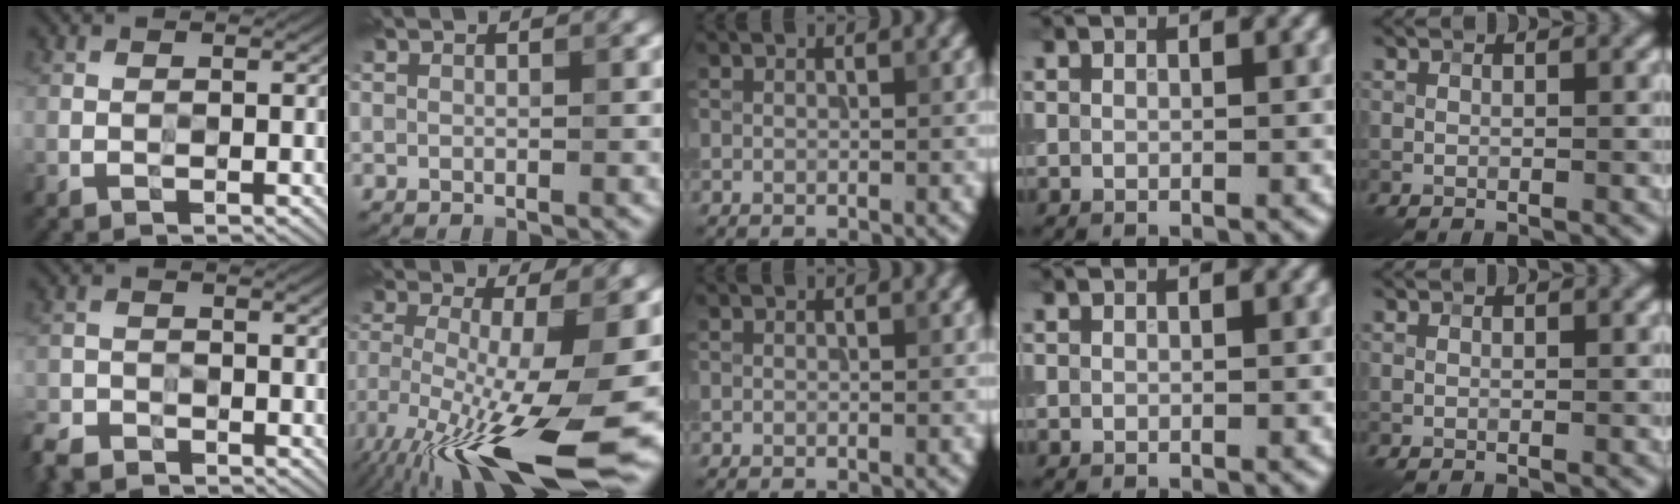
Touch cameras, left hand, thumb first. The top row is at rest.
{"thumb": {"total": 3.4, "force": [-3.2, 1.2, 0.5], "torque": [-0.010, -0.007, -0.072]}, "index": {"total": 15.4, "force": [-6.3, 3.8, 13.5], "torque": [-0.242, -0.026, -0.107]}}